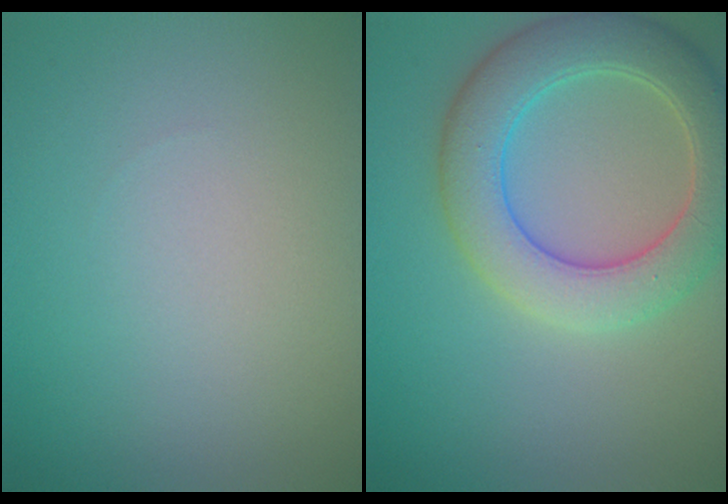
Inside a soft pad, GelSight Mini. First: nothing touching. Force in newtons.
{"total": 6.7, "press": 6.6, "slide": 0.7}